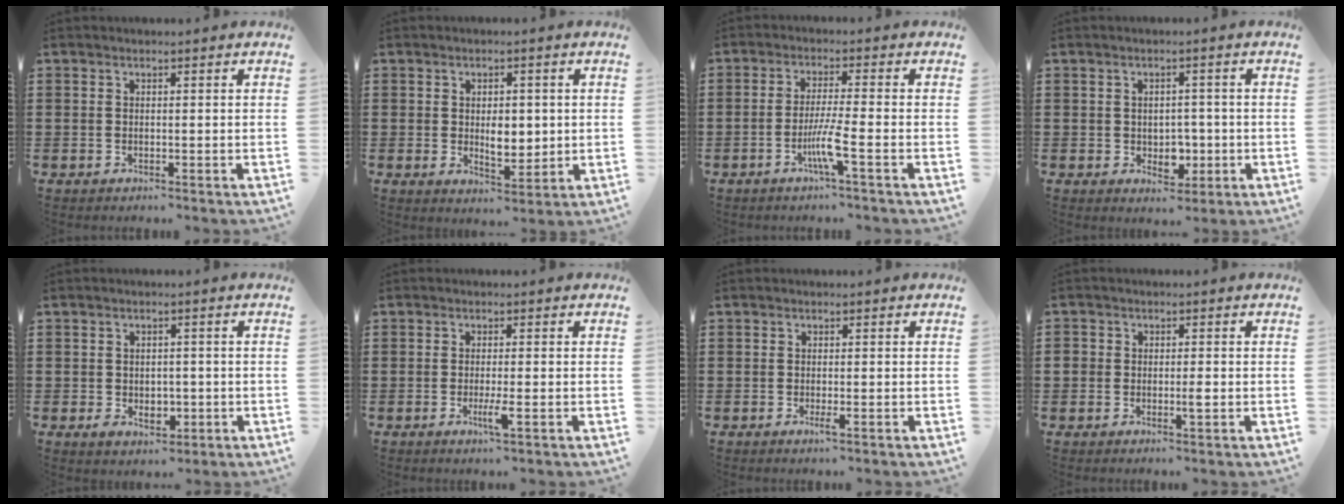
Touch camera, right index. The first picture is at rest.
{"total": 4.8, "force": [0.4, 2.8, 3.8], "torque": [-0.055, 0.000, 0.001]}
{"total": 5.5, "force": [-2.4, -0.3, 4.9], "torque": [-0.103, -0.018, -0.049]}
{"total": 3.1, "force": [-0.3, 2.6, 1.6], "torque": [-0.024, 0.000, -0.012]}
{"total": 3.1, "force": [-0.6, 2.3, 2.0], "torque": [-0.034, 0.000, -0.014]}
{"total": 3.1, "force": [-1.2, 0.2, 2.8], "torque": [-0.062, -0.012, -0.024]}
{"total": 1.5, "force": [-0.6, 0.1, 1.3], "torque": [-0.030, -0.006, -0.012]}
{"total": 2.1, "force": [-0.5, 1.3, 1.6], "torque": [-0.032, 0.005, -0.009]}